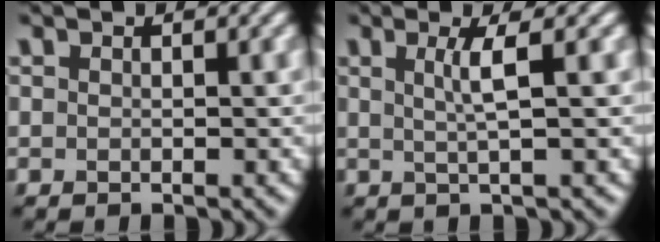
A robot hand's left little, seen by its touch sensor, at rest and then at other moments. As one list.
[{"total": 2.6, "force": [0.6, 0.4, 2.5], "torque": [-0.046, 0.001, 0.007]}]